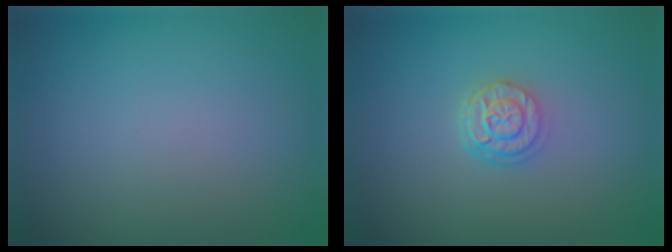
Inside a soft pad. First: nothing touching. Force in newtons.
{"total": 2.7, "press": 2.1, "slide": 1.7}